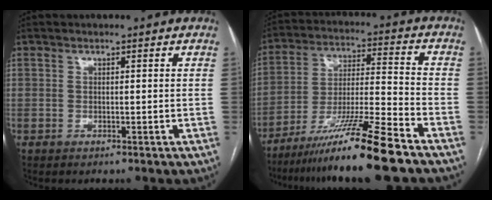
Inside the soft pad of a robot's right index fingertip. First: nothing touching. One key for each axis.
{"total": 16.0, "fx": -12.1, "fy": -1.4, "fz": 10.3, "tx": -0.189, "ty": -0.025, "tz": -0.213}